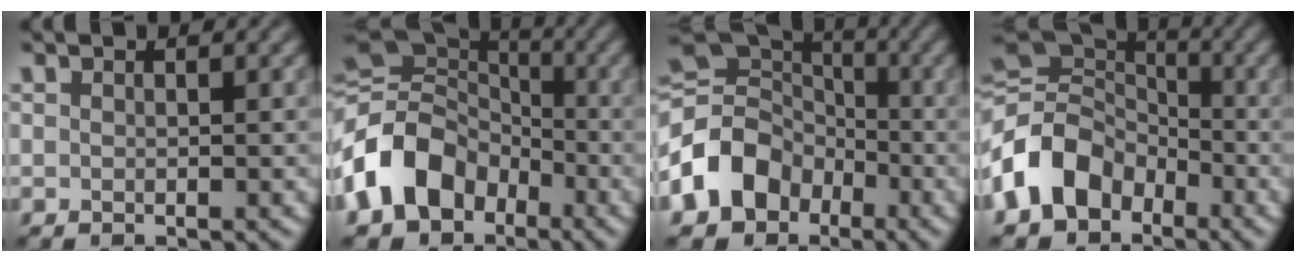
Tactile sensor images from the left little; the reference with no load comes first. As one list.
[{"total": 12.3, "force": [-4.5, 9.5, 6.4], "torque": [-0.142, -0.009, -0.101]}, {"total": 9.9, "force": [-3.9, 8.0, 4.4], "torque": [-0.097, -0.001, -0.092]}, {"total": 10.3, "force": [-4.0, 7.9, 5.3], "torque": [-0.108, -0.003, -0.093]}]